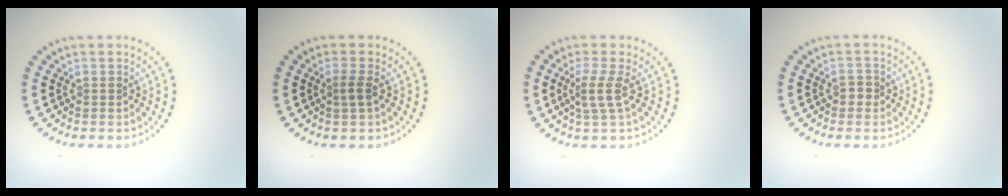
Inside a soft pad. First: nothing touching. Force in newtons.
{"total": 1.2, "press": 0.9, "slide": 0.8}
{"total": 2.2, "press": 1.6, "slide": 1.5}
{"total": 1.0, "press": 1.0, "slide": 0.3}